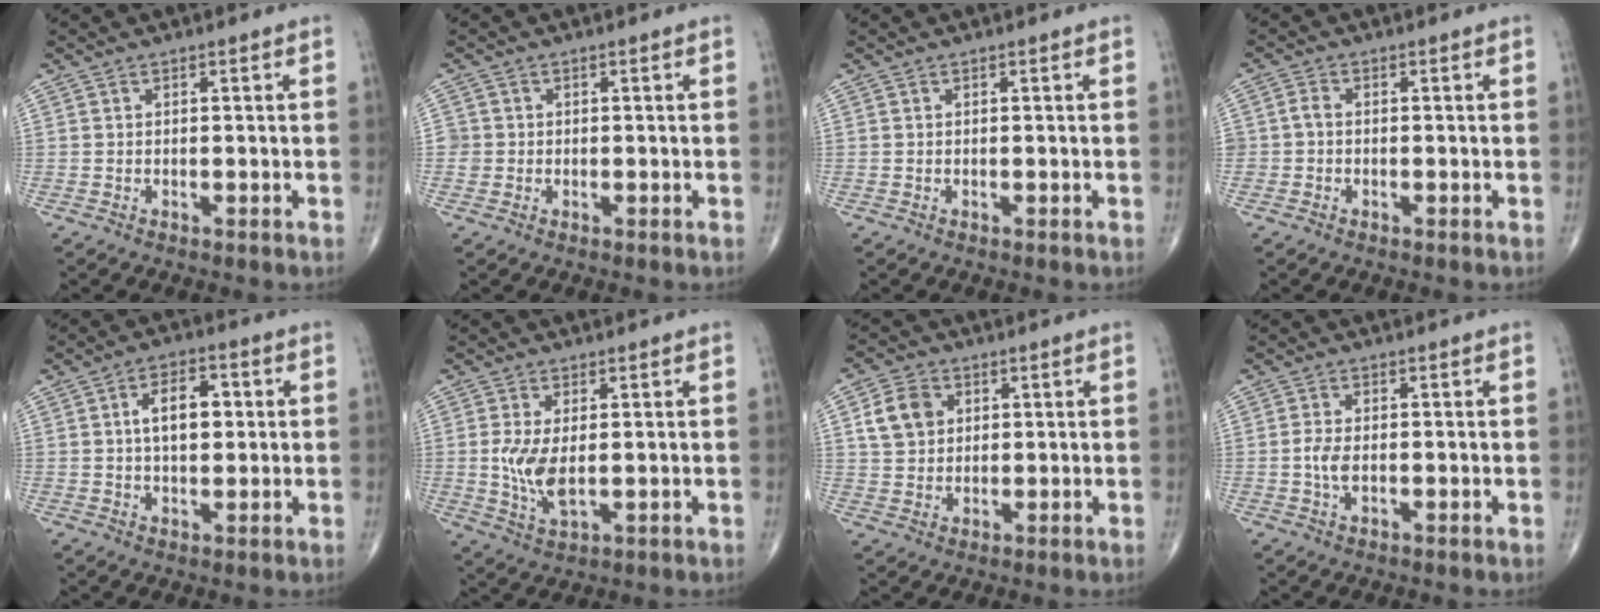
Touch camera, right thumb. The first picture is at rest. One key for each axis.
{"total": 1.8, "fx": -0.2, "fy": 1.8, "fz": 0.1, "tx": 0.012, "ty": 0.007, "tz": -0.005}
{"total": 0.0}
{"total": 1.7, "fx": -0.4, "fy": 1.4, "fz": 0.9, "tx": -0.012, "ty": 0.004, "tz": -0.011}
{"total": 8.2, "fx": 1.3, "fy": 4.7, "fz": 6.6, "tx": -0.090, "ty": 0.011, "tz": 0.018}
{"total": 6.9, "fx": 0.1, "fy": 3.2, "fz": 6.1, "tx": -0.128, "ty": -0.014, "tz": 0.009}
{"total": 7.4, "fx": 2.3, "fy": 5.9, "fz": 3.8, "tx": -0.052, "ty": -0.001, "tz": 0.043}
{"total": 4.5, "fx": -0.3, "fy": 2.9, "fz": 3.4, "tx": -0.064, "ty": 0.000, "tz": -0.004}